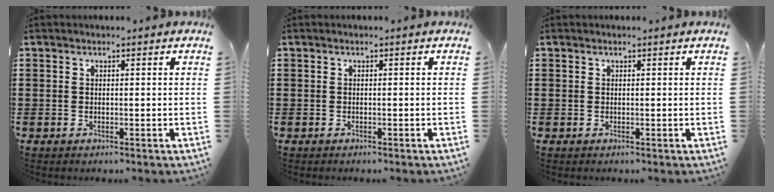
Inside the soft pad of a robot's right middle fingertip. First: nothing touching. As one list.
[{"total": 0.0}, {"total": 0.0}]